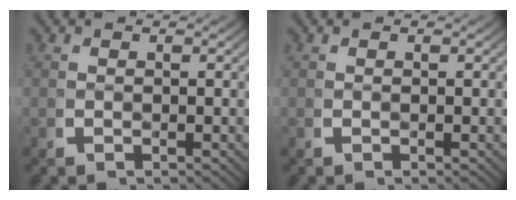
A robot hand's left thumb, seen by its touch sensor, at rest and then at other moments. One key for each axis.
{"total": 0.0}